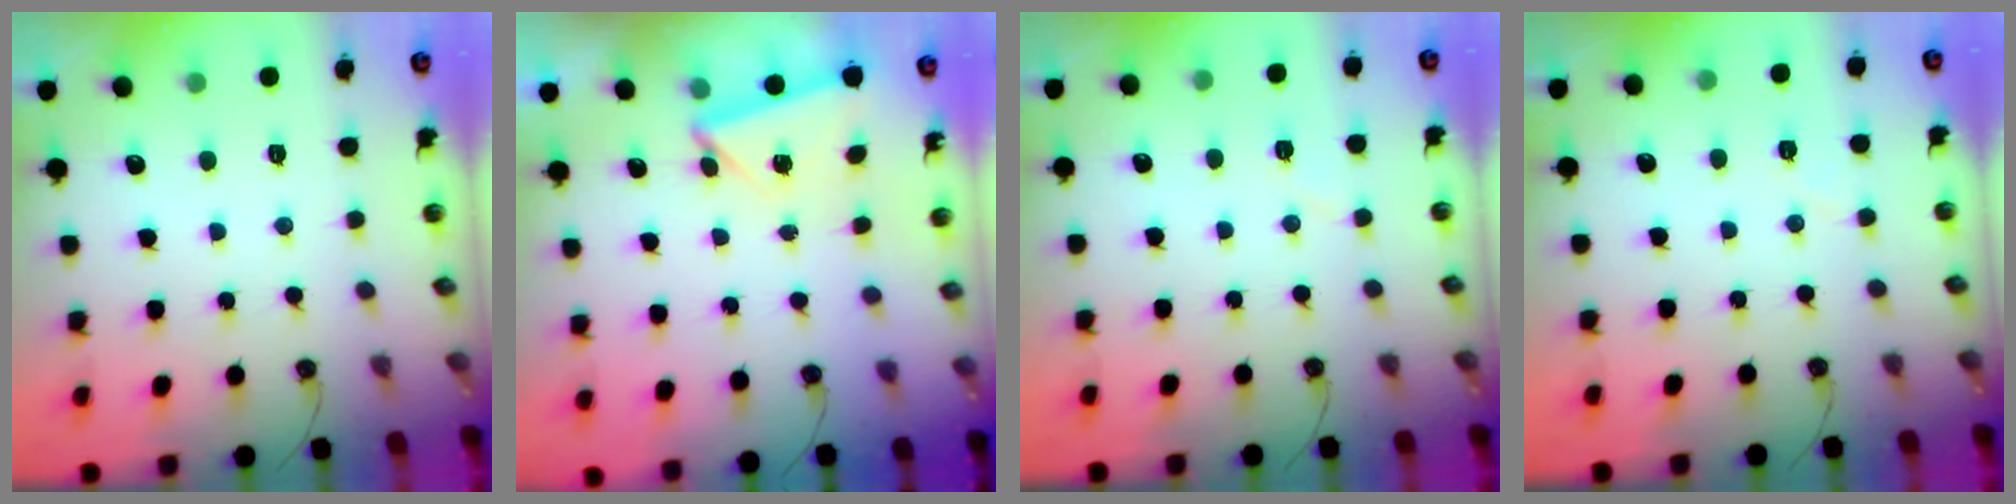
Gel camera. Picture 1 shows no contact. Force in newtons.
{"total": 3.9, "press": 3.9, "slide": 0.5}
{"total": 4.6, "press": 4.4, "slide": 1.2}
{"total": 3.0, "press": 2.8, "slide": 1.0}